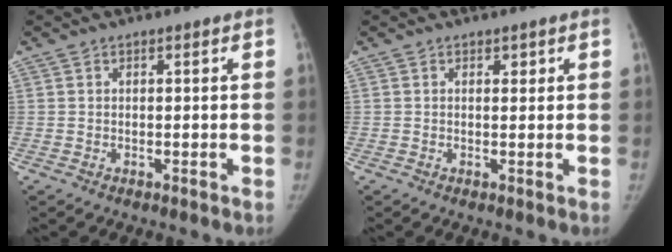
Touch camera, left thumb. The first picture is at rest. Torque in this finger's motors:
{"motor_torque": [-0.02, -0.01, -0.18, 0.25, -0.02]}